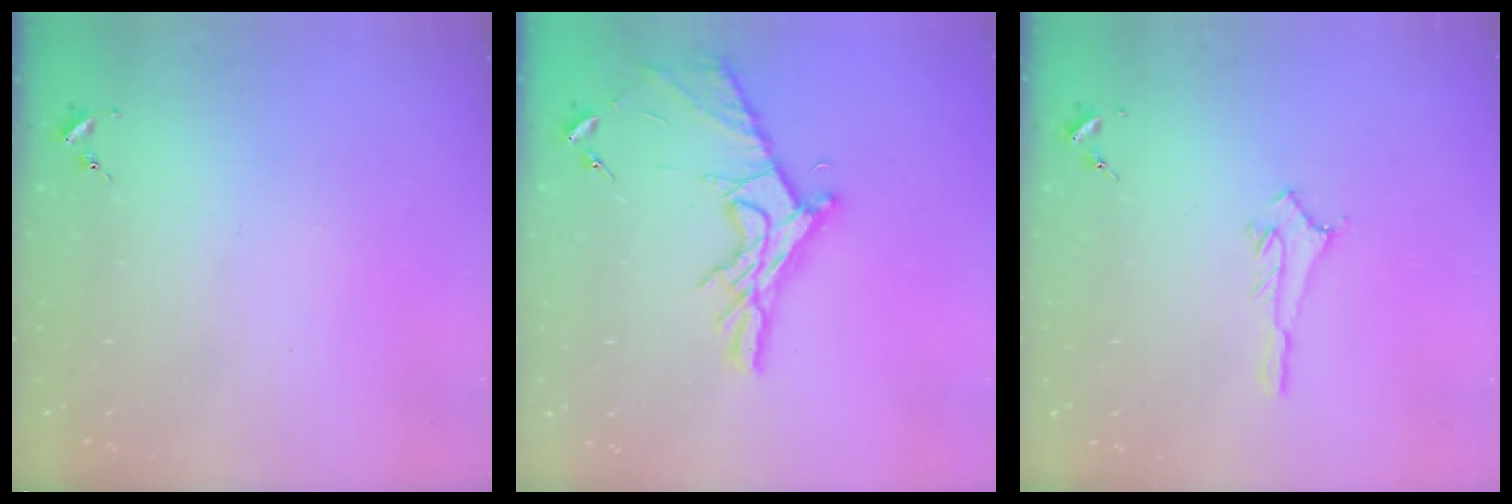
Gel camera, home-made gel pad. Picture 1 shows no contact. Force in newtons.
{"total": 13.9, "press": 13.9, "slide": 0.7}
{"total": 2.9, "press": 2.8, "slide": 0.4}